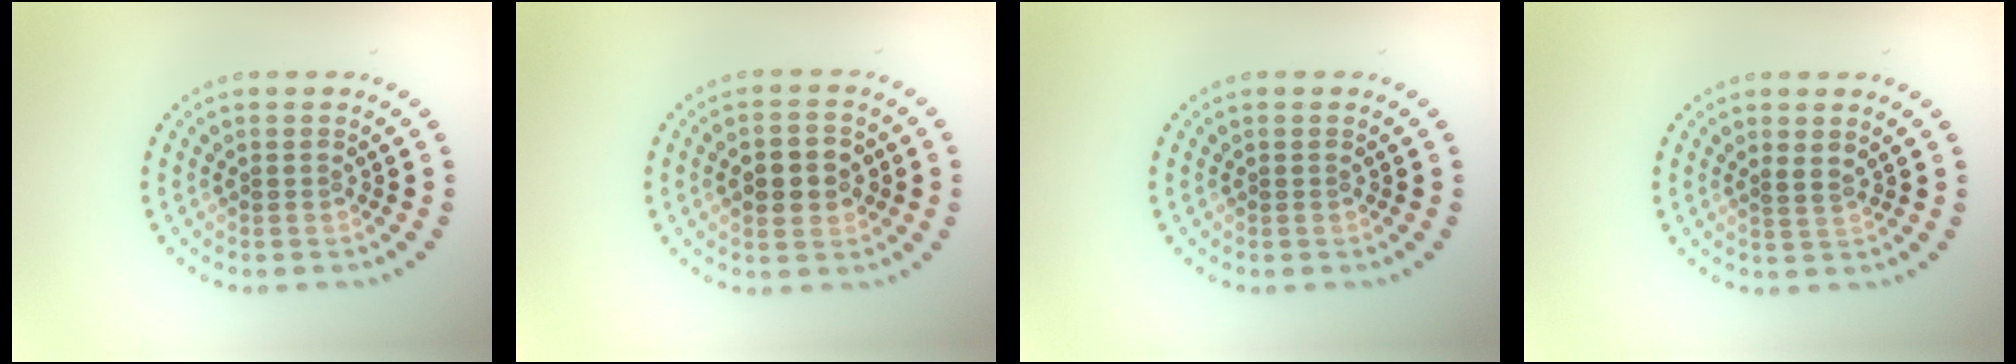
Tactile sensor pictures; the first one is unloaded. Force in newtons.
{"total": 4.3, "press": 4.3, "slide": 0.4}
{"total": 0.0}
{"total": 0.9, "press": 0.5, "slide": 0.8}